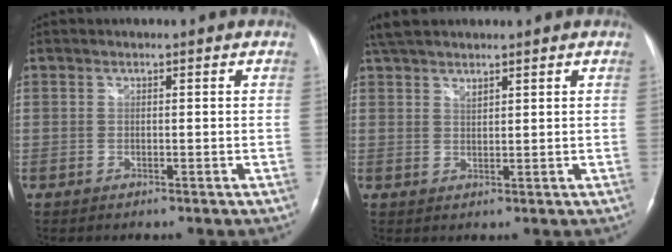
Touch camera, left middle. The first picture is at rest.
{"total": 5.9, "force": [5.0, 1.4, 2.9], "torque": [-0.059, 0.017, 0.096]}